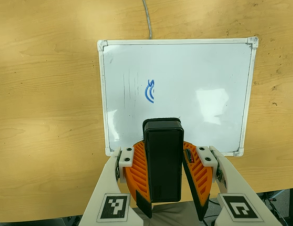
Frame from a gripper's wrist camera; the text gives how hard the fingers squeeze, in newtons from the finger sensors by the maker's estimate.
{"total": 7.9, "left": 8.1, "right": 7.7}